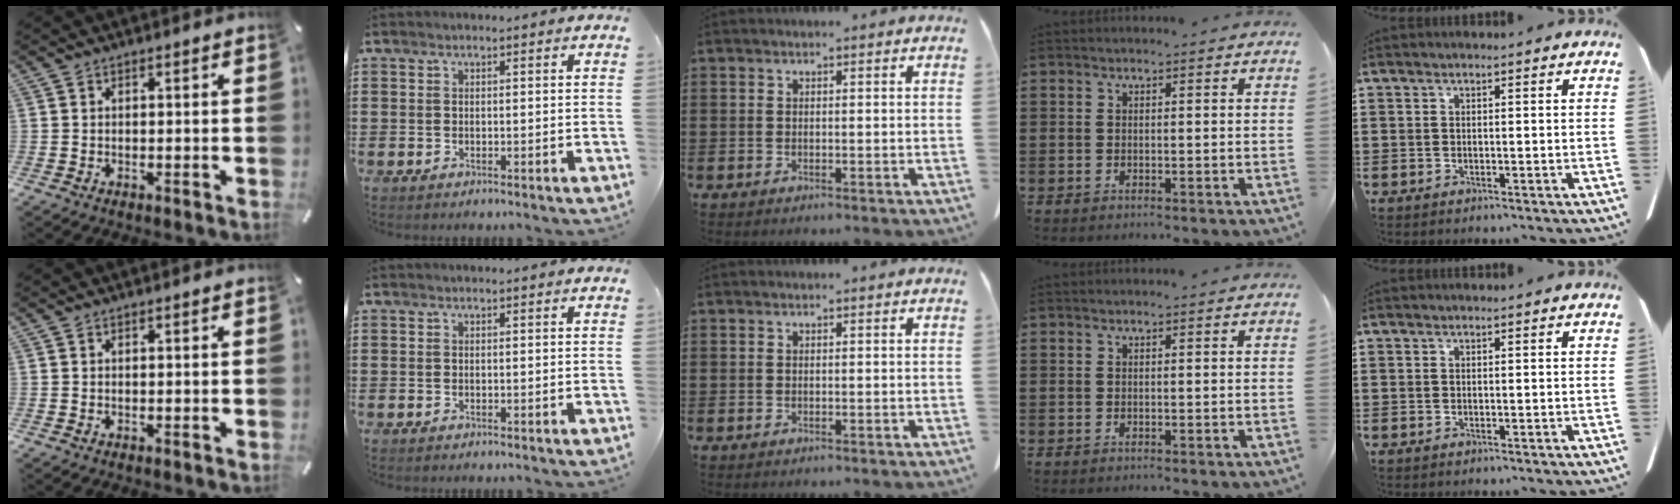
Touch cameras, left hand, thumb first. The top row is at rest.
{}